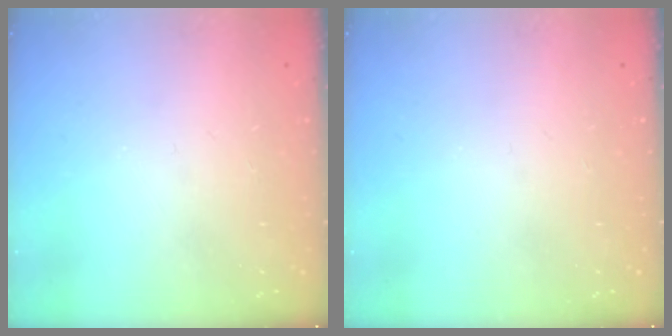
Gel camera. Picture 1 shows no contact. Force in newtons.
{"total": 0.0}